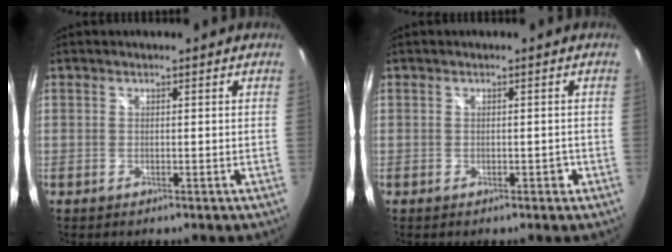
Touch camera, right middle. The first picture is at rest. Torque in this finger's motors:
{"motor_torque": [-0.05, -0.02, 0.00, 0.00]}